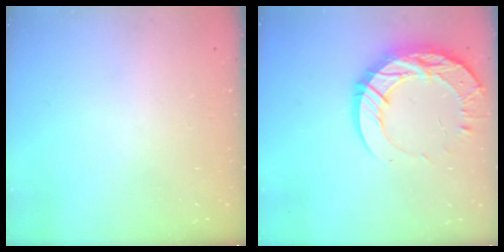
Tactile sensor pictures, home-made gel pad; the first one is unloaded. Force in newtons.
{"total": 18.0, "press": 17.9, "slide": 1.6}